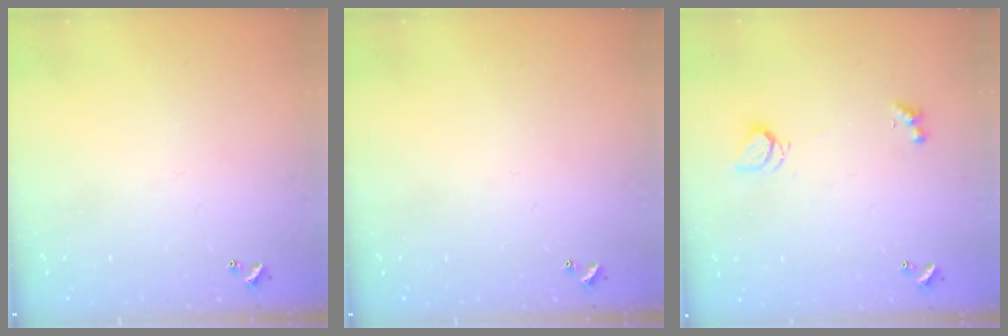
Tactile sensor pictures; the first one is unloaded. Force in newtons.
{"total": 0.0}
{"total": 2.5, "press": 2.5, "slide": 0.6}